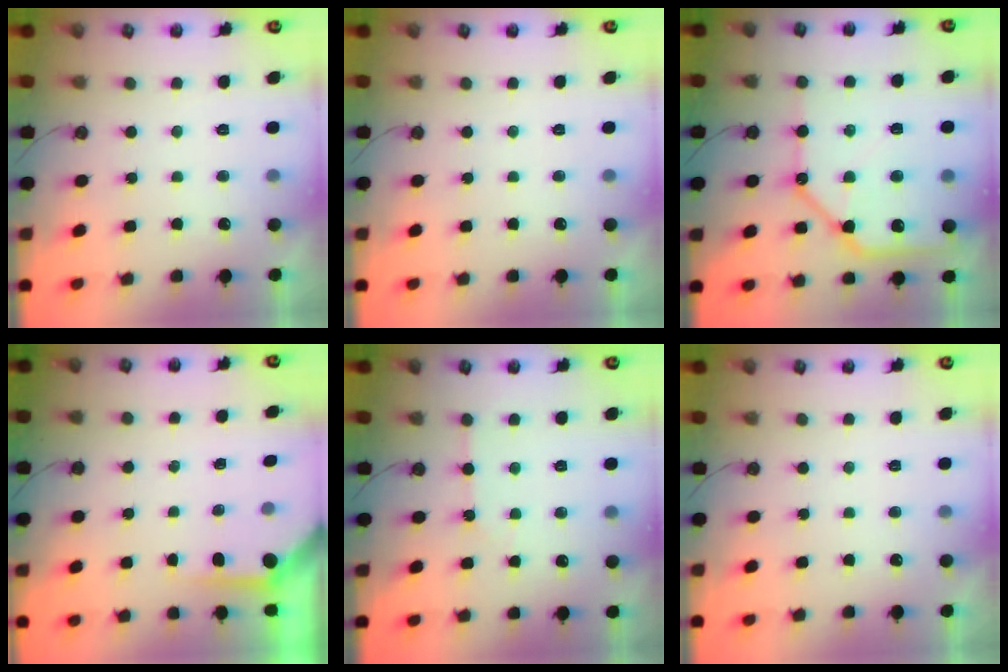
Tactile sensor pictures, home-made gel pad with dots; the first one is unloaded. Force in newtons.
{"total": 0.0}
{"total": 17.8, "press": 17.7, "slide": 2.1}
{"total": 3.6, "press": 3.6, "slide": 0.4}
{"total": 3.9, "press": 3.8, "slide": 0.6}
{"total": 0.5, "press": 0.4, "slide": 0.4}